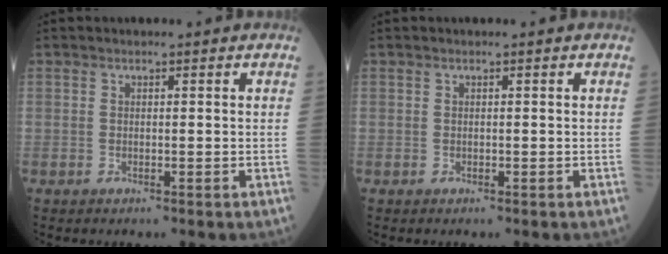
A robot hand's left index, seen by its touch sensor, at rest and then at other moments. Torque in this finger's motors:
{"motor_torque": [-0.02, 0.23, 0.01, -0.01]}